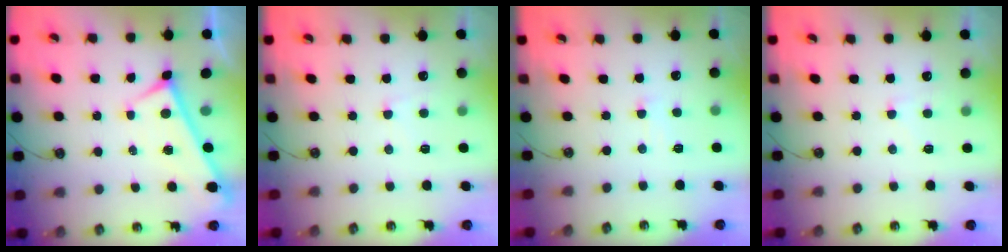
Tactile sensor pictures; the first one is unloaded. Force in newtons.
{"total": 2.6, "press": 2.5, "slide": 0.4}
{"total": 1.0, "press": 0.4, "slide": 0.9}
{"total": 4.0, "press": 4.0, "slide": 0.5}